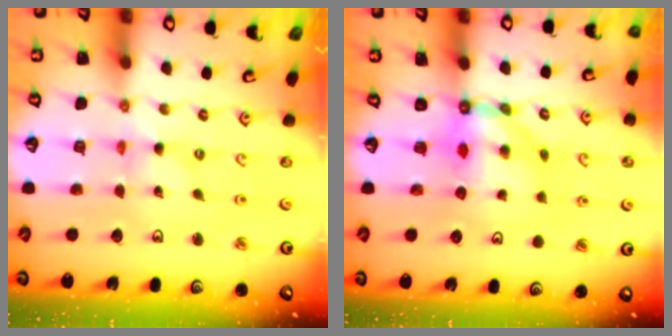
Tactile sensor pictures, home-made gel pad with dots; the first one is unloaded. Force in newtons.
{"total": 6.6, "press": 6.6, "slide": 0.6}